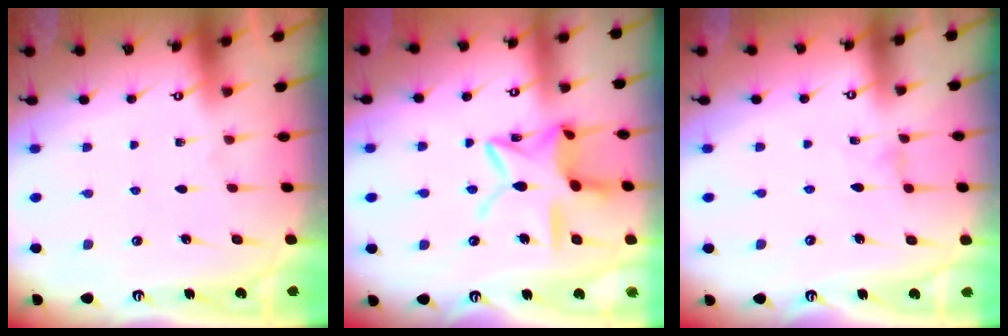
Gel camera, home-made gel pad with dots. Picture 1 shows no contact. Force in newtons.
{"total": 15.9, "press": 15.9, "slide": 1.3}
{"total": 0.0}